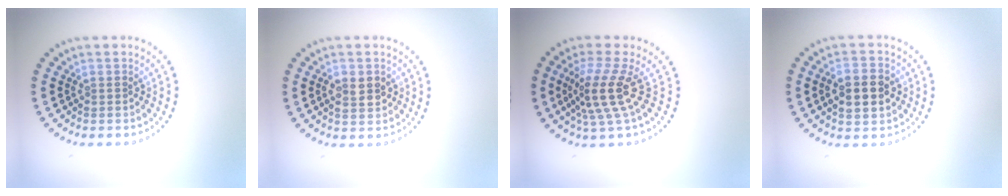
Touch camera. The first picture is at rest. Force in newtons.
{"total": 2.3, "press": 2.3, "slide": 0.1}
{"total": 4.1, "press": 2.8, "slide": 2.9}
{"total": 4.6, "press": 4.6, "slide": 0.1}